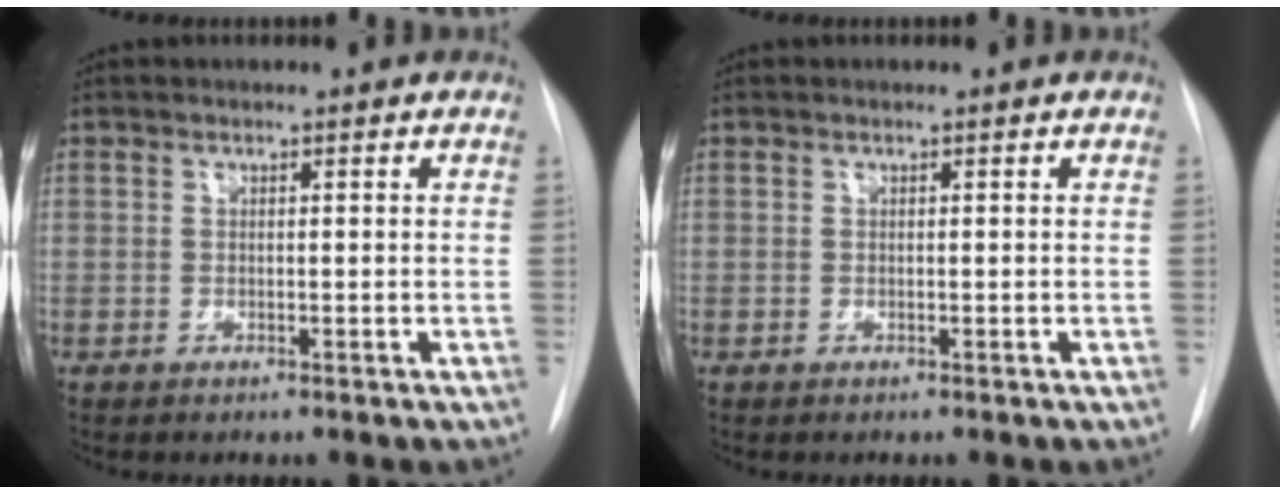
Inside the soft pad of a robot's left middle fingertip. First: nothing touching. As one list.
[{"total": 0.0}]